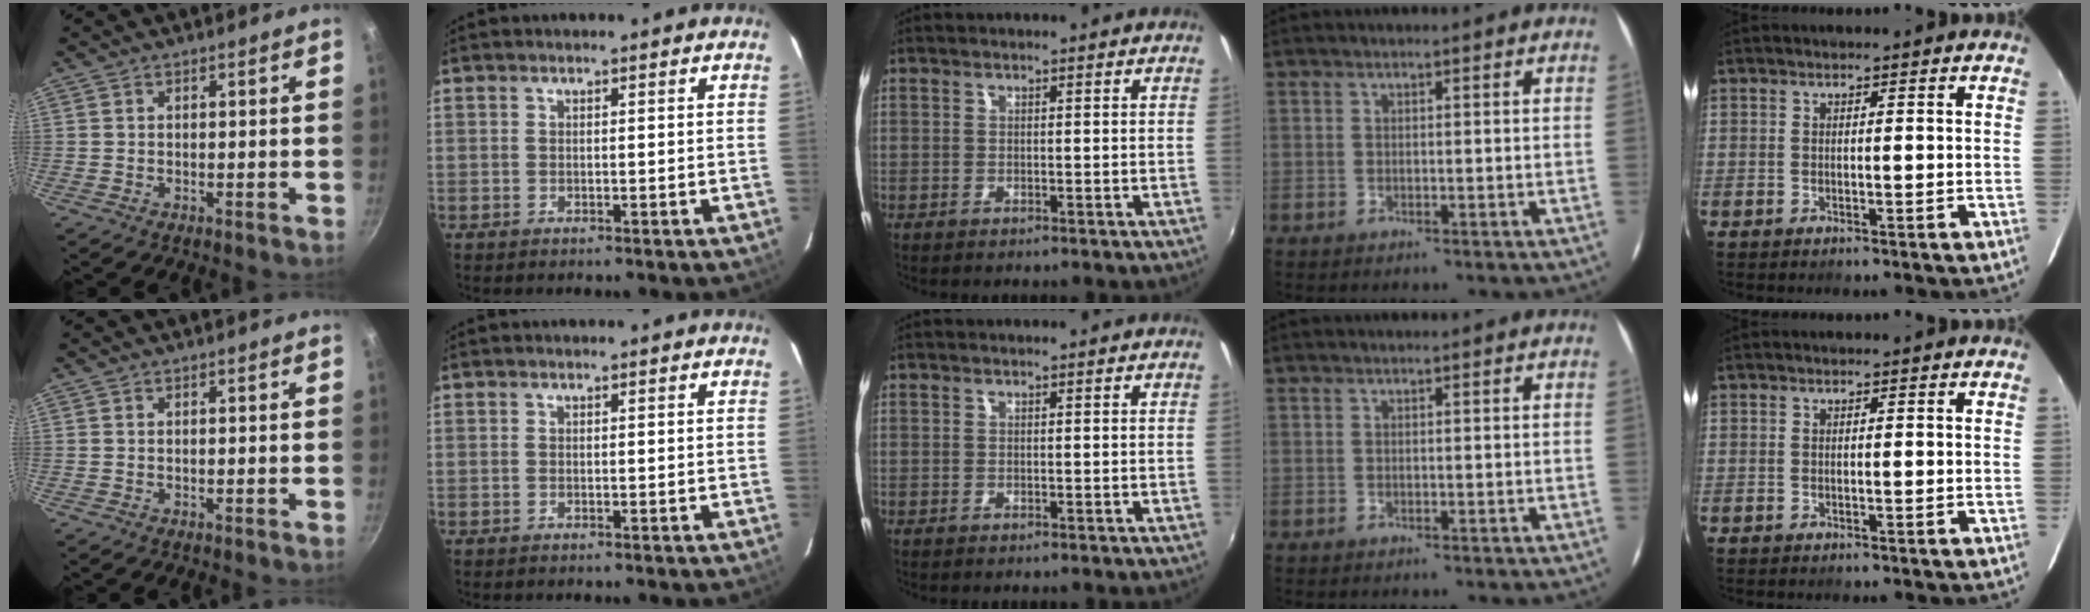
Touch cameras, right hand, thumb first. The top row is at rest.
{}